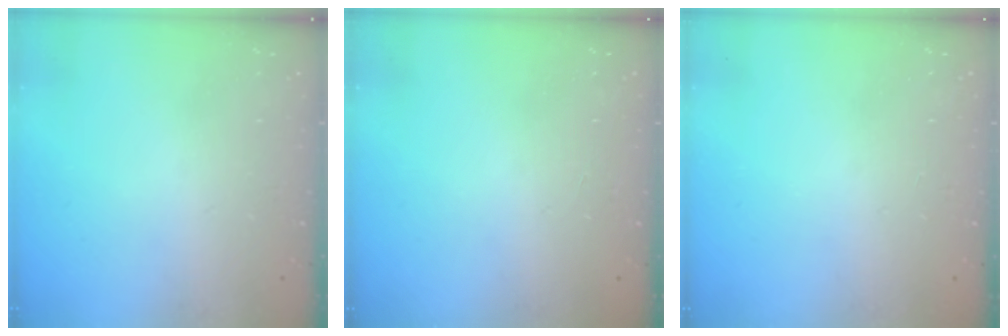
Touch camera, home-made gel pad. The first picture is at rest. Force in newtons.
{"total": 0.9, "press": 0.0, "slide": 0.9}
{"total": 0.0}